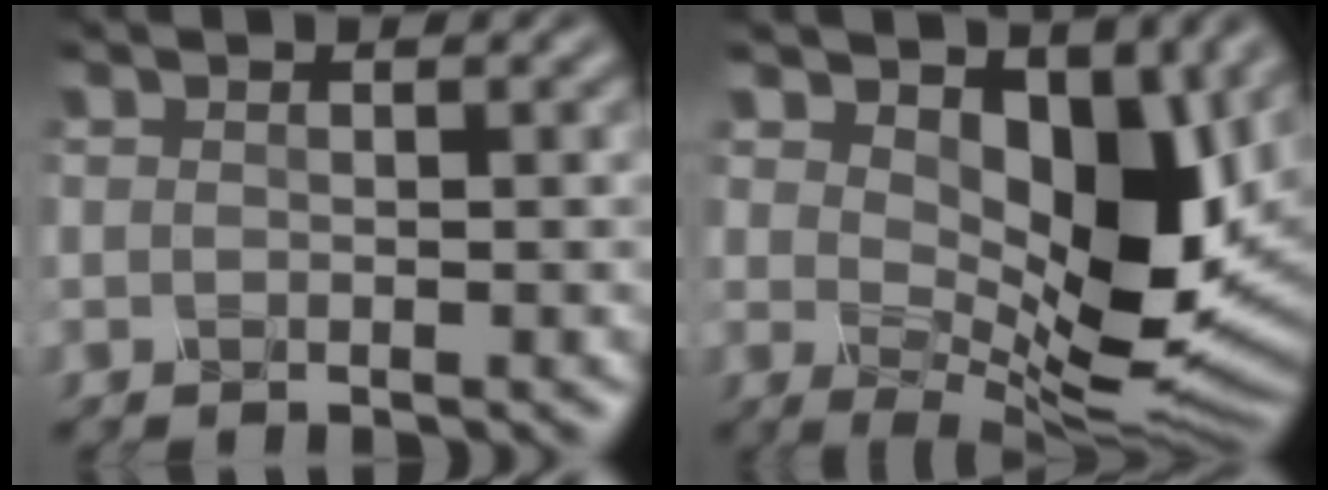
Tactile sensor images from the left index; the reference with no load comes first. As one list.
[{"total": 10.6, "force": [2.0, 5.5, 8.8], "torque": [-0.152, -0.014, 0.044]}]